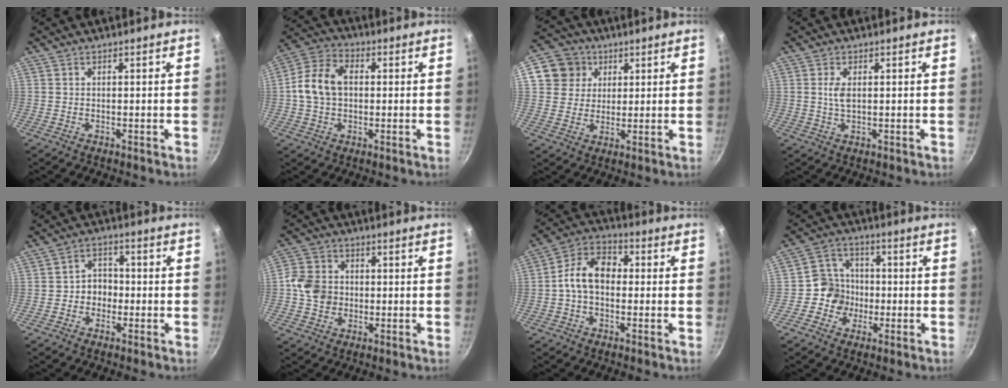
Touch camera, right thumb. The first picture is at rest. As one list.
[{"total": 10.4, "force": [0.5, 7.5, 7.2], "torque": [-0.121, 0.022, -0.005]}, {"total": 7.8, "force": [2.9, 6.9, 2.0], "torque": [0.000, 0.005, 0.044]}, {"total": 2.7, "force": [0.5, 1.3, 2.3], "torque": [-0.048, -0.001, 0.011]}, {"total": 5.1, "force": [-1.1, 4.3, 2.4], "torque": [0.000, 0.019, -0.022]}, {"total": 7.9, "force": [-0.4, 6.9, 3.8], "torque": [-0.049, 0.010, -0.019]}, {"total": 9.9, "force": [-0.4, 7.0, 7.1], "torque": [-0.096, 0.034, -0.026]}, {"total": 7.7, "force": [-1.7, 7.2, 2.2], "torque": [0.004, 0.023, -0.045]}]